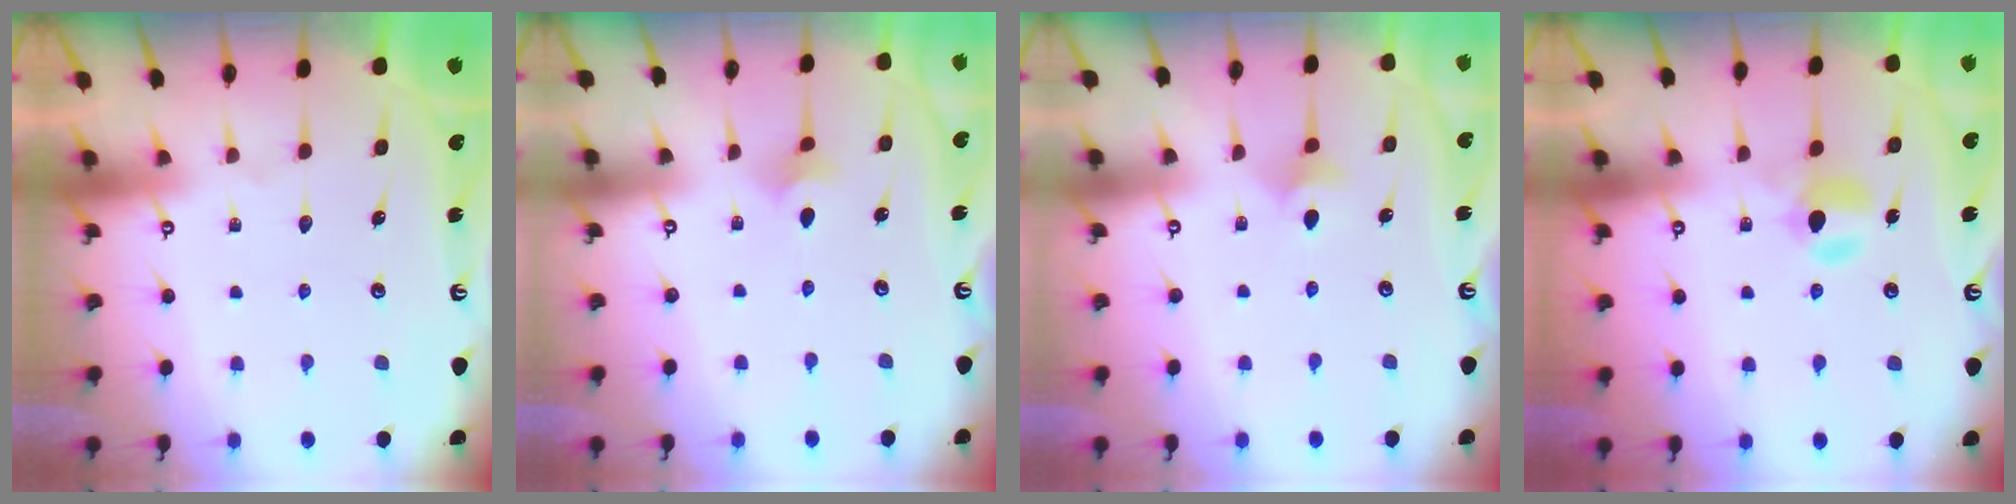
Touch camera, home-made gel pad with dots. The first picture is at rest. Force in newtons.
{"total": 2.1, "press": 2.1, "slide": 0.4}
{"total": 5.9, "press": 5.8, "slide": 1.0}
{"total": 6.7, "press": 6.6, "slide": 0.9}